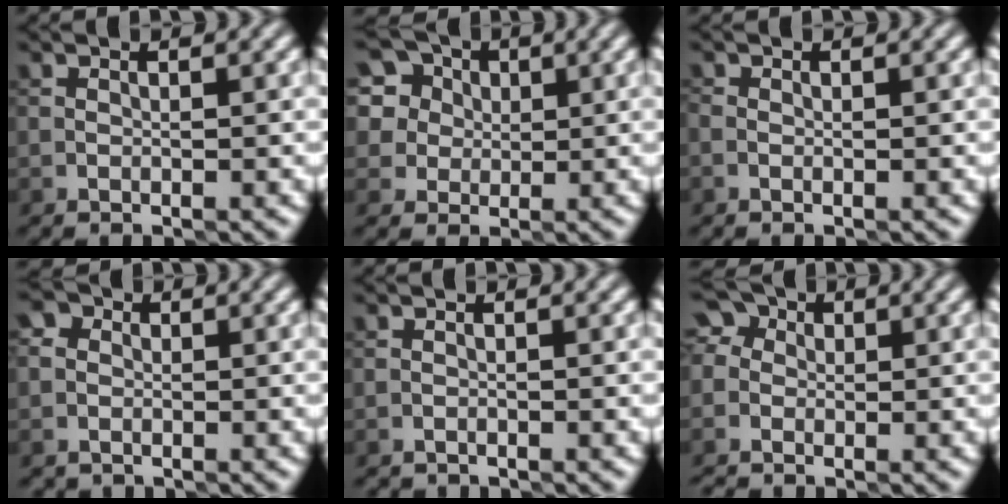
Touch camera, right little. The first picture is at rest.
{"total": 8.5, "force": [3.8, 7.0, 2.9], "torque": [-0.064, 0.040, 0.049]}
{"total": 0.0}
{"total": 2.3, "force": [-0.7, 2.1, 0.3], "torque": [0.013, 0.015, -0.025]}
{"total": 0.9, "force": [-0.8, -0.1, -0.2], "torque": [0.008, -0.002, -0.017]}
{"total": 4.5, "force": [-1.4, 3.9, 1.8], "torque": [-0.031, 0.017, -0.033]}